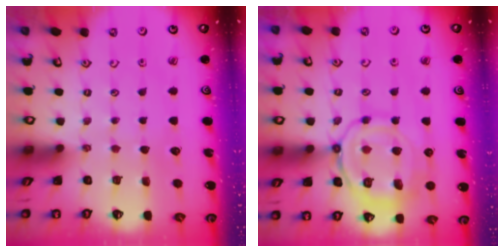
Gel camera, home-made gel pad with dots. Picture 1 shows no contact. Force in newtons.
{"total": 13.9, "press": 13.9, "slide": 1.4}